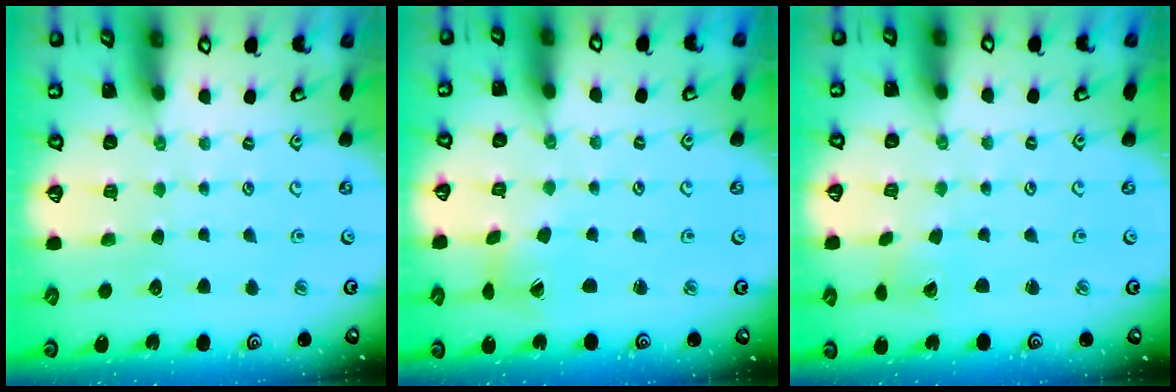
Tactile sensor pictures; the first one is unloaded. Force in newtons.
{"total": 3.3, "press": 3.3, "slide": 0.5}
{"total": 1.9, "press": 1.9, "slide": 0.2}